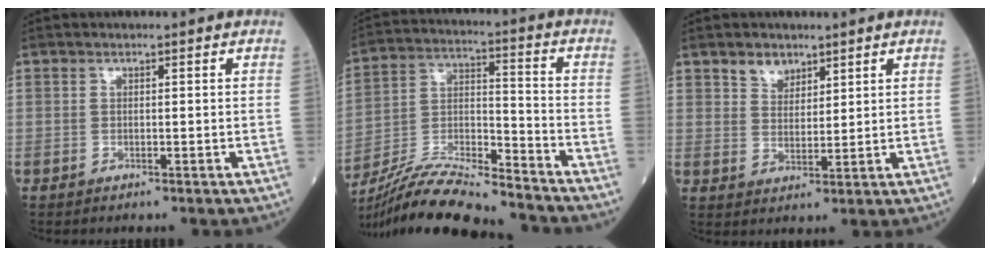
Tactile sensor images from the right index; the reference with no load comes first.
{"total": 18.1, "force": [-16.8, 0.8, 6.7], "torque": [-0.139, -0.005, -0.299]}
{"total": 3.7, "force": [2.7, 2.2, 1.2], "torque": [-0.021, 0.000, 0.053]}